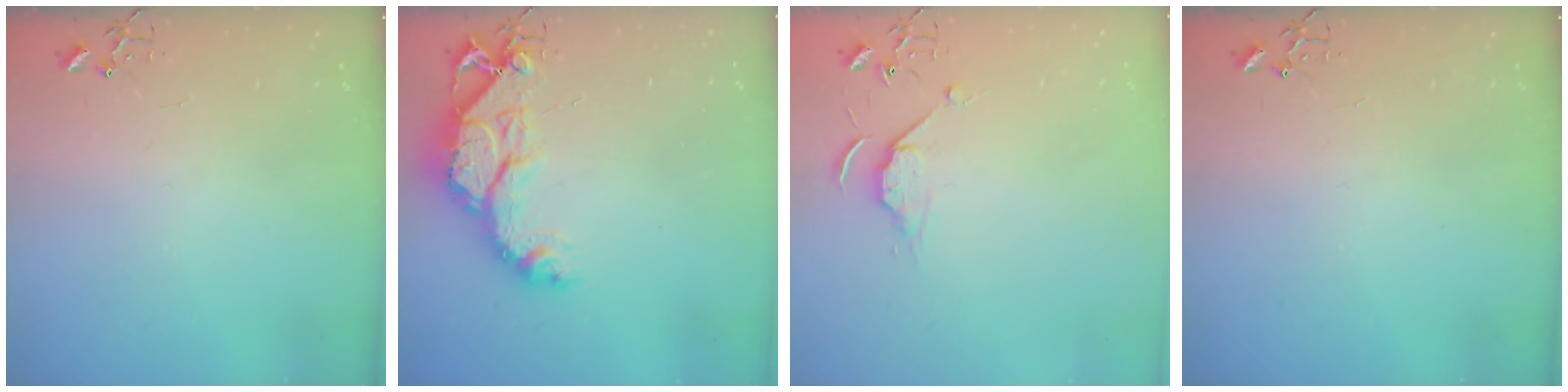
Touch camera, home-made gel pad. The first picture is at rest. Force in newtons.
{"total": 15.9, "press": 15.9, "slide": 1.7}
{"total": 6.5, "press": 6.5, "slide": 0.8}
{"total": 0.0}